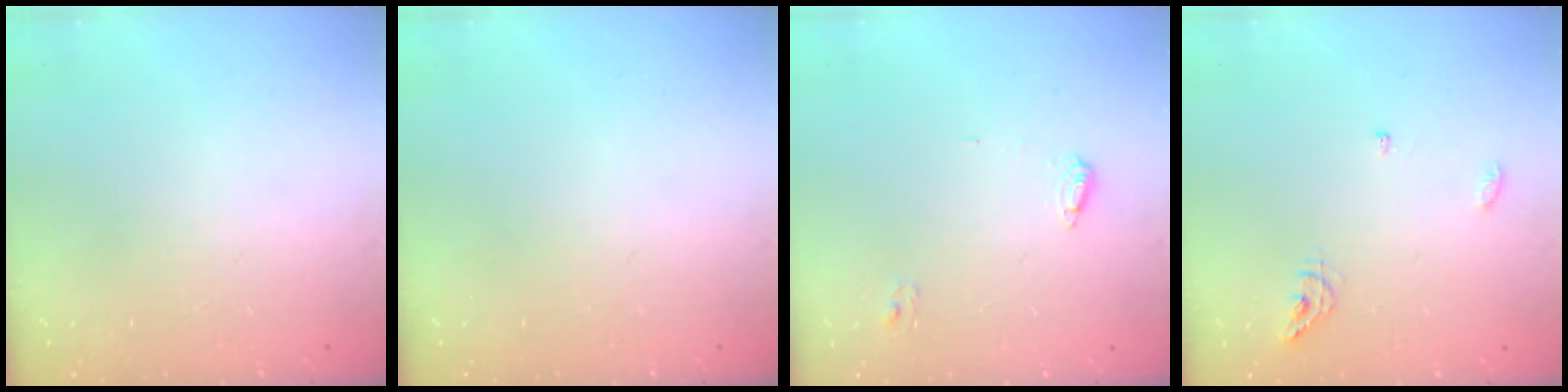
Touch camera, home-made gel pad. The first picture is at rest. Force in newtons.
{"total": 0.0}
{"total": 4.5, "press": 4.5, "slide": 0.3}
{"total": 7.0, "press": 6.9, "slide": 0.8}